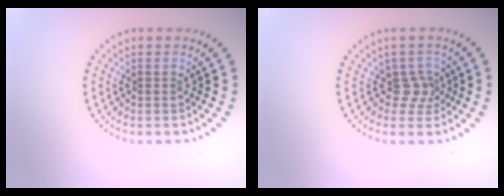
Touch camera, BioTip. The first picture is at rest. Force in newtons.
{"total": 1.9, "press": 1.4, "slide": 1.3}